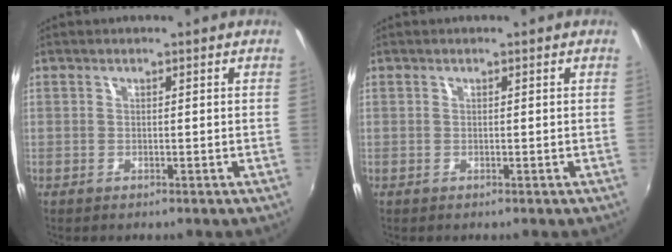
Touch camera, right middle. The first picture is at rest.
{"total": 0.0}